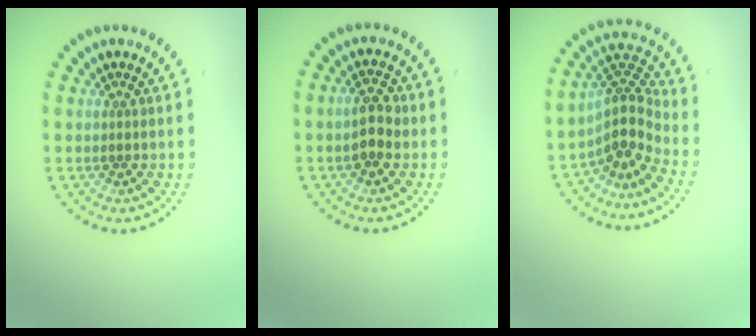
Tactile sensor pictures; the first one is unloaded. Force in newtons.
{"total": 2.7, "press": 2.6, "slide": 0.3}
{"total": 4.1, "press": 2.9, "slide": 2.8}